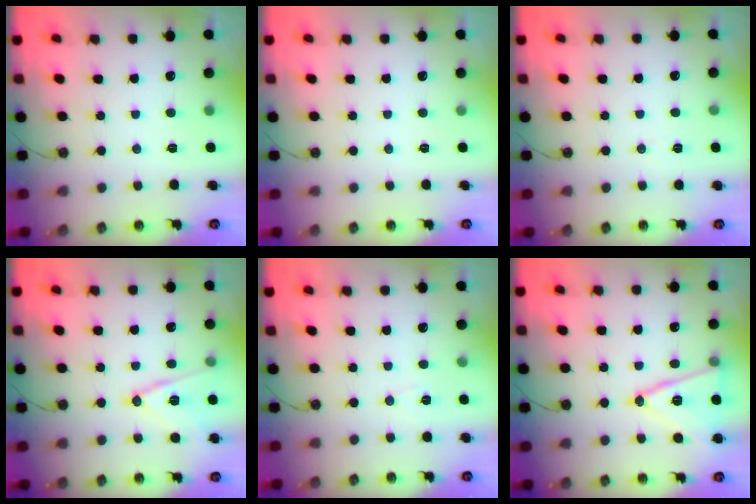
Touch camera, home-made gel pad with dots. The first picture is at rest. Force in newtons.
{"total": 0.0}
{"total": 3.3, "press": 3.2, "slide": 0.9}
{"total": 13.6, "press": 13.2, "slide": 3.3}
{"total": 5.2, "press": 4.5, "slide": 2.6}
{"total": 14.9, "press": 14.6, "slide": 3.1}